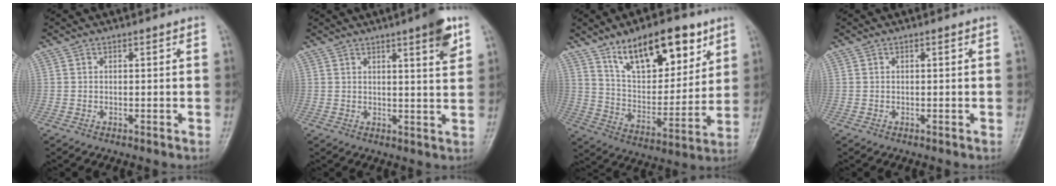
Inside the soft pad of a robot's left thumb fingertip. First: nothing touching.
{"total": 6.6, "force": [3.7, 0.8, 5.4], "torque": [-0.069, -0.019, 0.047]}
{"total": 19.1, "force": [11.3, 8.5, 12.8], "torque": [-0.150, -0.052, 0.198]}
{"total": 0.0}